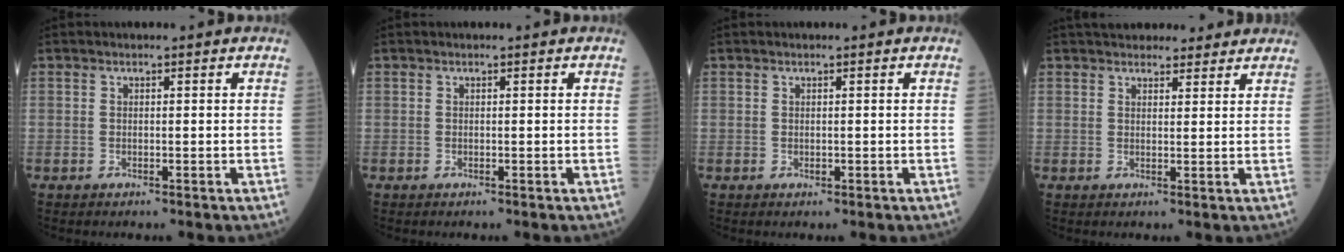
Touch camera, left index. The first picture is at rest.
{"total": 0.0}
{"total": 0.0}
{"total": 10.2, "force": [9.0, 3.4, 3.3], "torque": [-0.031, 0.025, 0.117]}